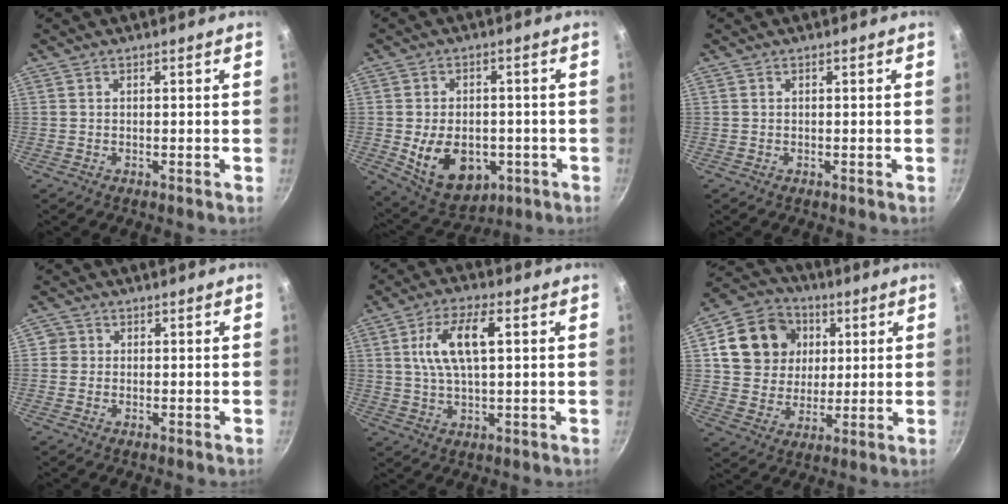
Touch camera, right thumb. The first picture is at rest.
{"total": 13.4, "force": [-3.0, 9.2, 9.3], "torque": [-0.124, -0.001, -0.026]}
{"total": 0.0}
{"total": 1.9, "force": [0.0, 1.8, 0.3], "torque": [0.008, 0.005, -0.004]}
{"total": 10.6, "force": [2.5, 4.4, 9.3], "torque": [-0.175, 0.012, 0.044]}
{"total": 15.7, "force": [4.2, 13.4, 7.0], "torque": [-0.107, 0.009, 0.069]}